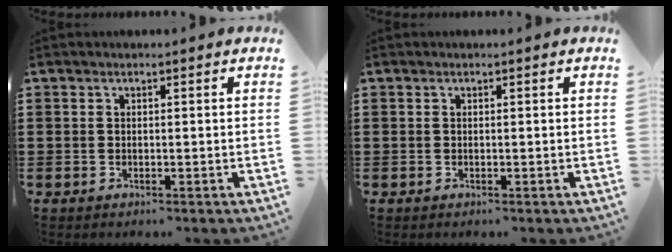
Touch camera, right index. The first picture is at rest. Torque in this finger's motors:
{"motor_torque": [0.00, 0.00, 0.00, 0.00]}